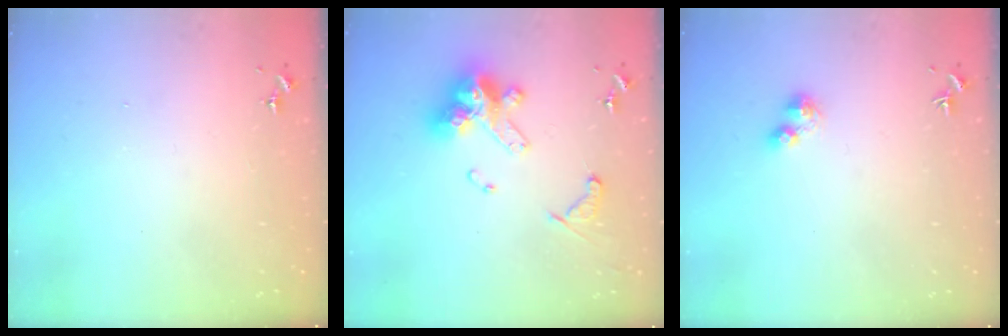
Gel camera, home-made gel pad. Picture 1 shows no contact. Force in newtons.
{"total": 18.7, "press": 18.6, "slide": 1.8}
{"total": 3.7, "press": 3.7, "slide": 0.6}